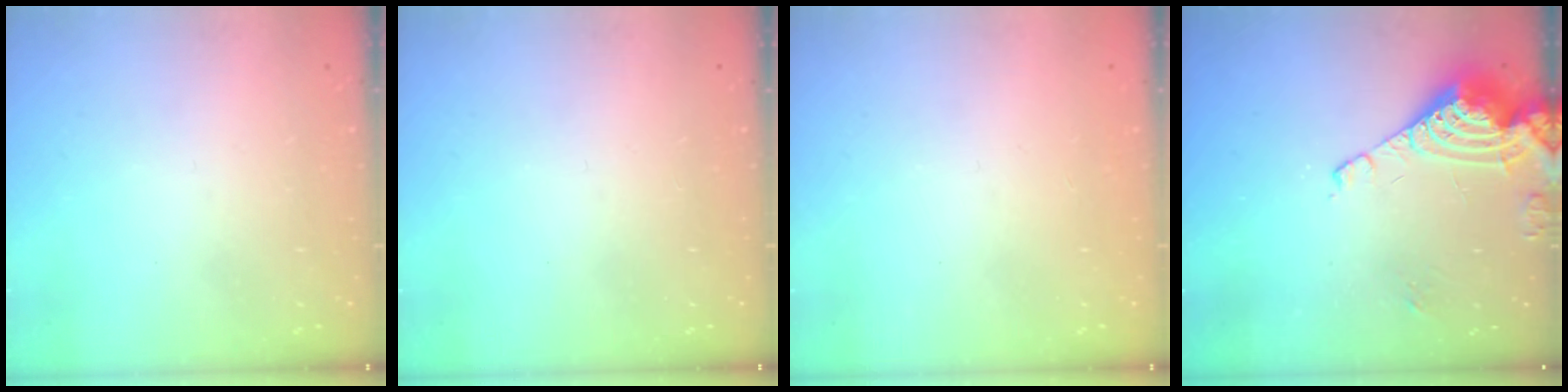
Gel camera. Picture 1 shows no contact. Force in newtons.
{"total": 0.0}
{"total": 0.9, "press": 0.9, "slide": 0.1}
{"total": 11.6, "press": 11.5, "slide": 1.3}